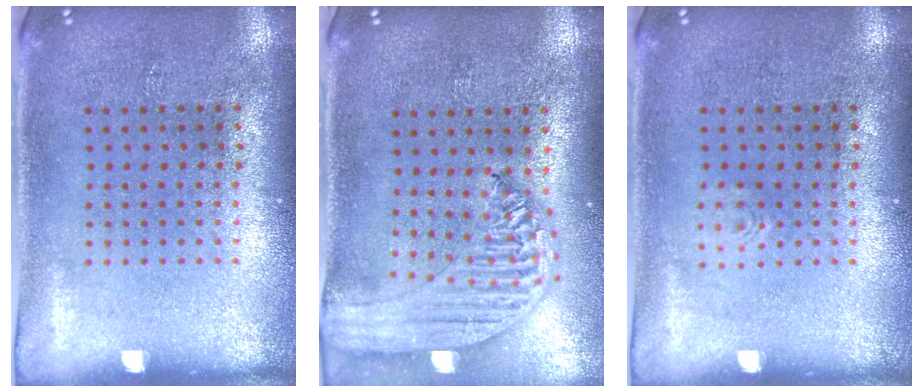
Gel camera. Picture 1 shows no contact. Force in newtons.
{"total": 2.0, "press": 1.9, "slide": 0.7}
{"total": 0.5, "press": 0.5, "slide": 0.1}